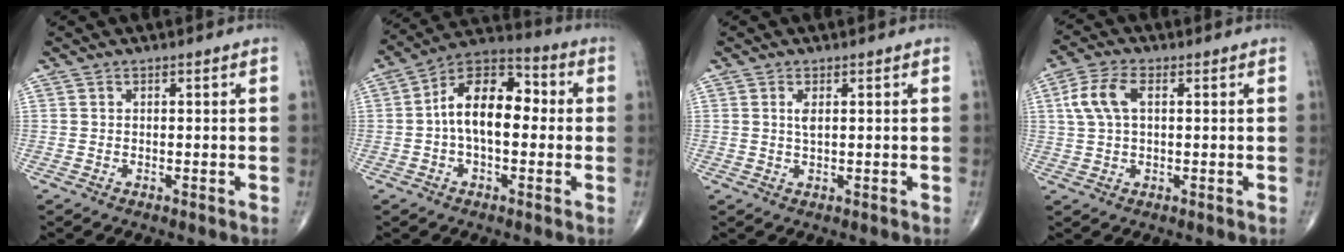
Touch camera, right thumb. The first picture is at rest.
{"total": 13.5, "force": [0.2, 7.7, 11.1], "torque": [-0.165, 0.041, -0.012]}
{"total": 1.6, "force": [0.5, 0.5, 1.5], "torque": [-0.031, -0.002, 0.011]}
{"total": 6.9, "force": [1.6, 3.7, 5.6], "torque": [-0.128, 0.015, 0.030]}